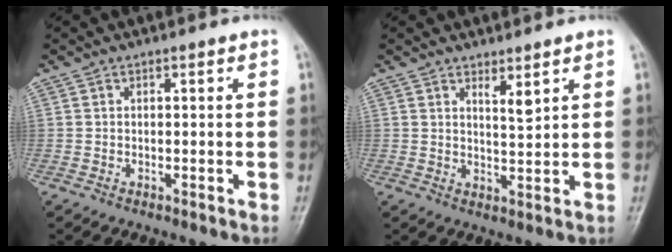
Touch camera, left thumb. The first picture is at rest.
{"total": 2.8, "force": [1.9, 0.5, 2.0], "torque": [-0.033, -0.022, 0.037]}